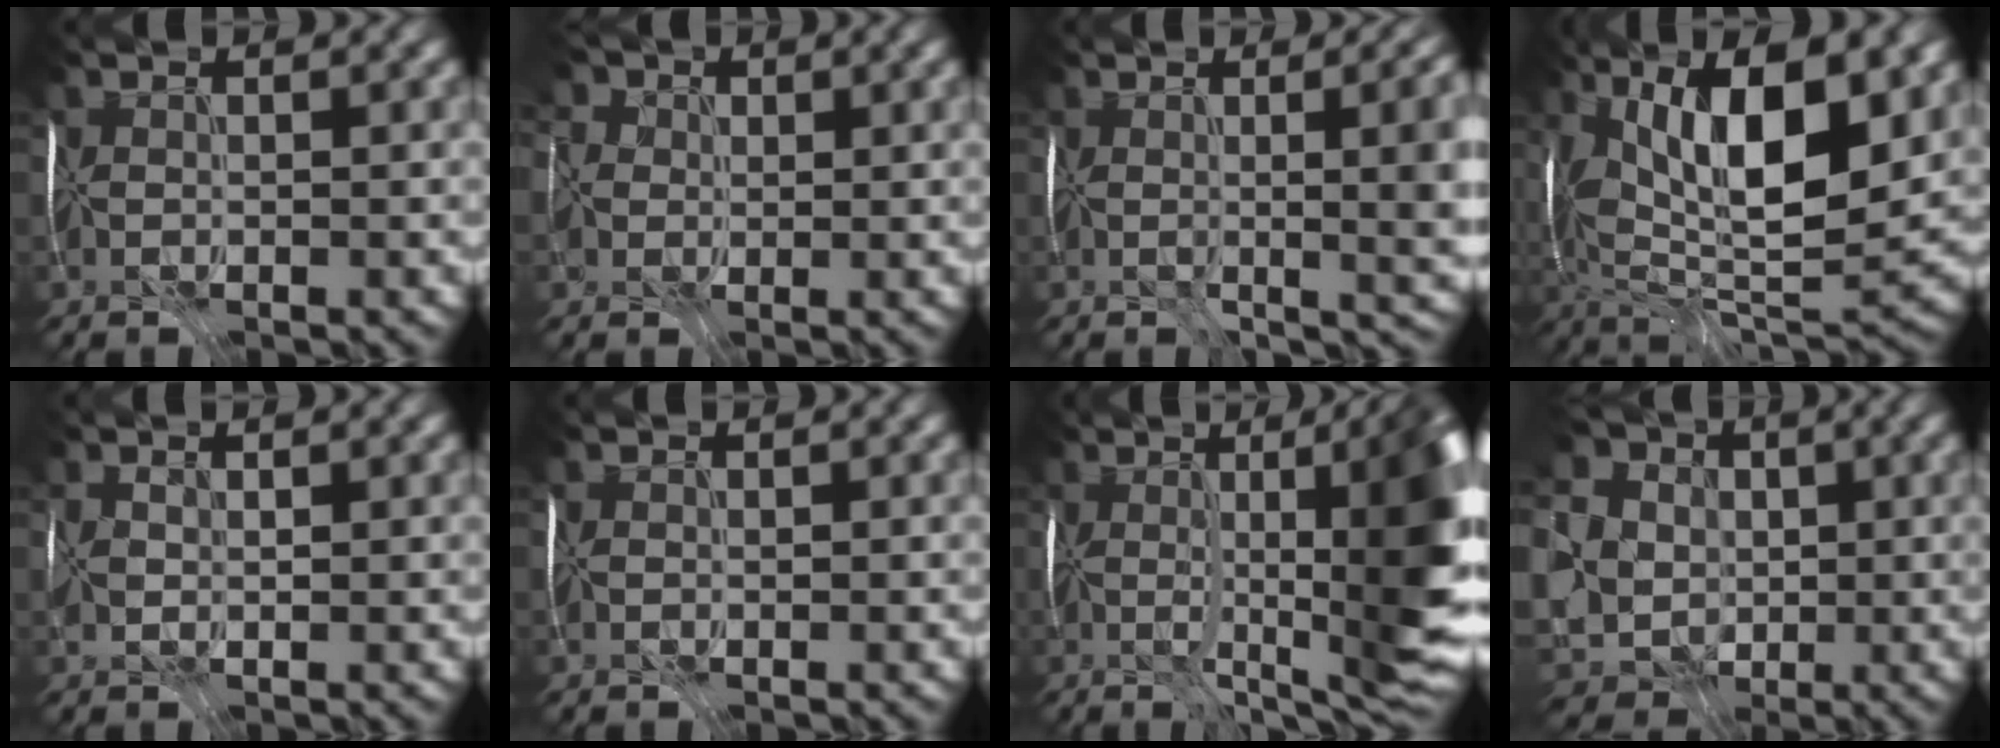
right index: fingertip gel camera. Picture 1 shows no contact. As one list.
[{"total": 8.6, "force": [3.2, 6.3, 5.0], "torque": [-0.092, 0.034, -0.002]}, {"total": 10.2, "force": [0.3, 3.8, 9.5], "torque": [-0.105, -0.014, 0.030]}, {"total": 13.3, "force": [4.2, 4.1, 12.0], "torque": [-0.208, 0.006, 0.076]}, {"total": 1.3, "force": [0.5, 0.6, 1.1], "torque": [-0.034, 0.006, 0.013]}, {"total": 0.0}, {"total": 13.9, "force": [0.6, 3.2, 13.5], "torque": [-0.159, 0.006, 0.009]}, {"total": 10.4, "force": [0.8, 8.6, 5.8], "torque": [-0.130, 0.017, -0.006]}]